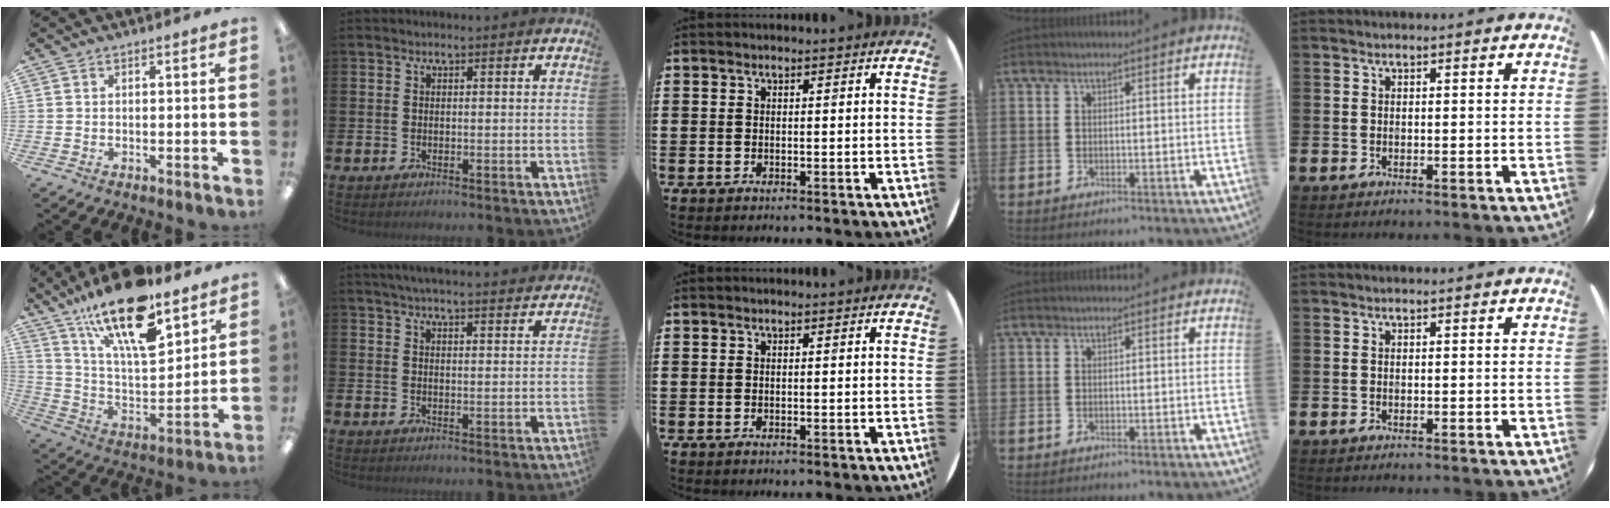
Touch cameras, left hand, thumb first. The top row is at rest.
{"thumb": {"total": 23.2, "force": [15.6, 8.1, 15.2], "torque": [-0.251, -0.091, 0.263]}, "index": {"total": 4.2, "force": [4.1, -0.1, 0.8], "torque": [-0.018, -0.020, 0.073]}}